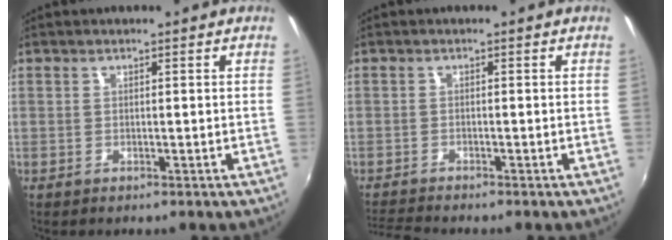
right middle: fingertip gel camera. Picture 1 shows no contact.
{"total": 4.4, "force": [-4.1, -0.1, 1.4], "torque": [-0.045, -0.020, -0.078]}